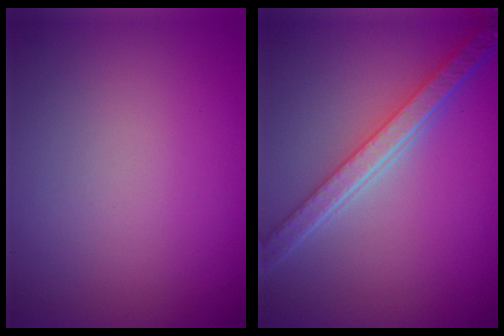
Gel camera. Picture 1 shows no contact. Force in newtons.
{"total": 5.9, "press": 4.3, "slide": 4.0}